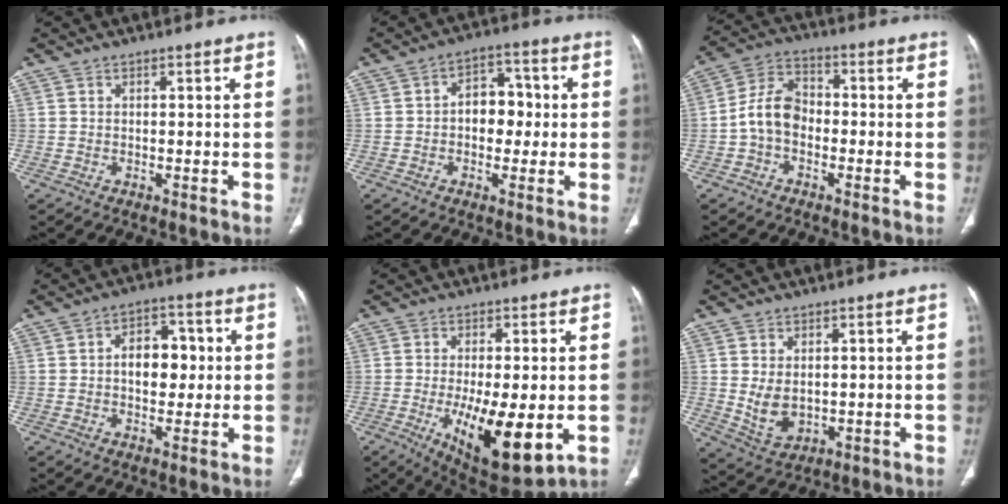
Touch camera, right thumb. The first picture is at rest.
{"total": 7.8, "force": [0.0, 5.6, 5.5], "torque": [-0.046, 0.025, -0.007]}
{"total": 8.3, "force": [-1.8, 5.9, 5.6], "torque": [-0.094, 0.033, -0.047]}
{"total": 8.6, "force": [0.7, 5.7, 6.4], "torque": [-0.062, 0.015, 0.008]}
{"total": 14.9, "force": [-3.3, 5.4, 13.5], "torque": [-0.218, -0.024, -0.036]}
{"total": 6.0, "force": [0.4, 4.2, 4.3], "torque": [-0.069, -0.013, 0.026]}